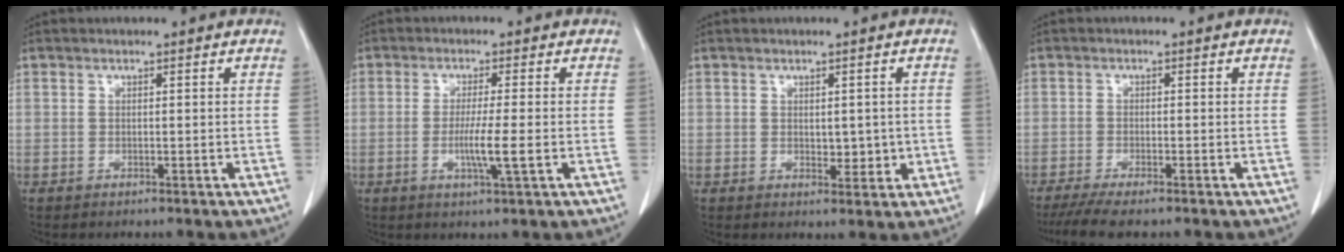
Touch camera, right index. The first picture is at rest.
{"total": 5.4, "force": [-1.2, -0.3, 5.2], "torque": [-0.098, -0.011, -0.022]}
{"total": 3.7, "force": [-0.1, 2.1, 3.1], "torque": [-0.040, 0.002, 0.008]}
{"total": 6.4, "force": [-4.9, 1.1, 3.9], "torque": [-0.065, -0.013, -0.079]}